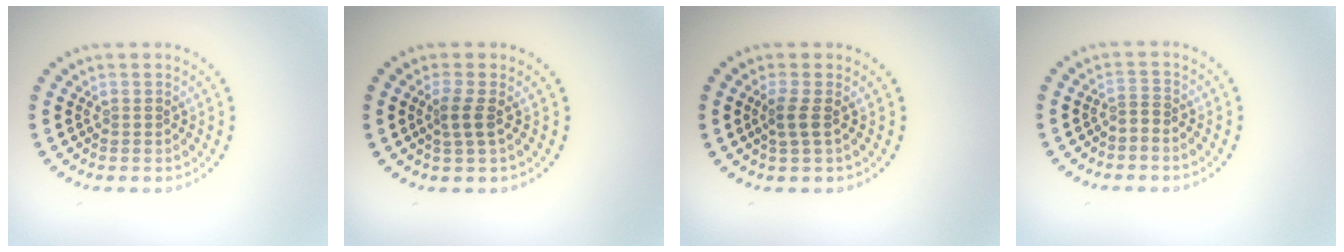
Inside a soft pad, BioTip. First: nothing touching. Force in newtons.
{"total": 1.7, "press": 1.3, "slide": 1.1}
{"total": 1.6, "press": 1.3, "slide": 0.9}
{"total": 0.9, "press": 0.3, "slide": 0.8}